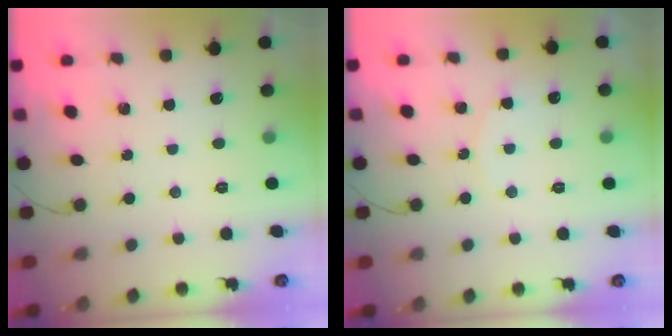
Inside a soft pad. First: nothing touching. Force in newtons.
{"total": 4.6, "press": 4.6, "slide": 0.5}